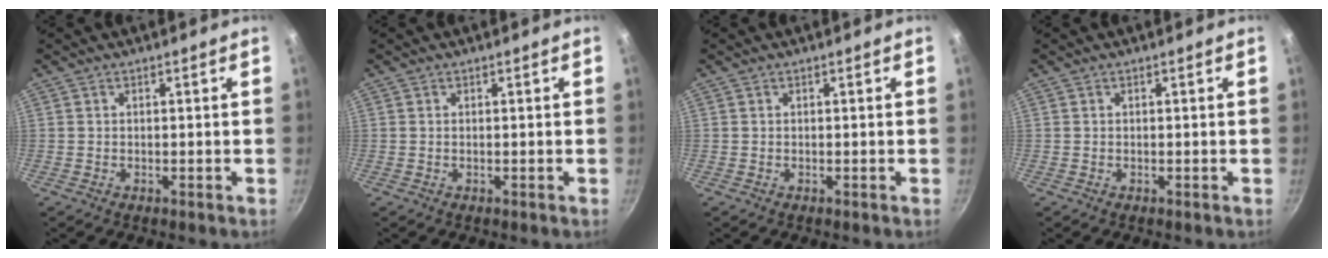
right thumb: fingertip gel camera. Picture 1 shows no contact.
{"total": 0.0}
{"total": 0.0}
{"total": 0.0}